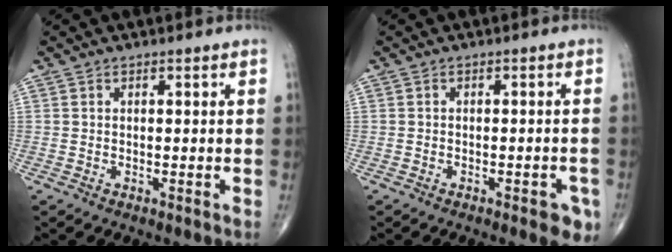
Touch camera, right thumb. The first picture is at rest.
{"total": 4.5, "force": [-2.3, 1.7, 3.5], "torque": [-0.029, 0.007, -0.025]}